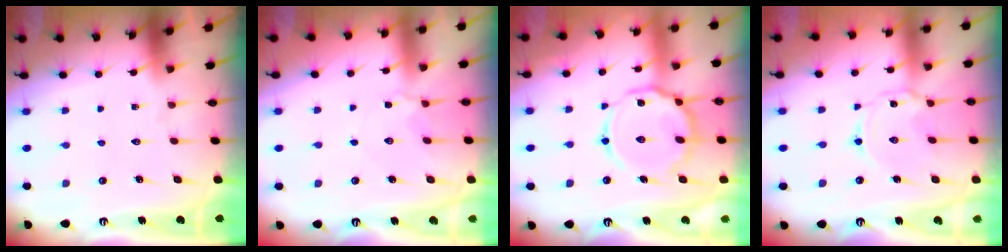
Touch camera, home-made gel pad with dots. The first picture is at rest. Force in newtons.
{"total": 3.7, "press": 3.7, "slide": 0.5}
{"total": 14.4, "press": 14.4, "slide": 1.4}
{"total": 2.3, "press": 2.3, "slide": 0.2}